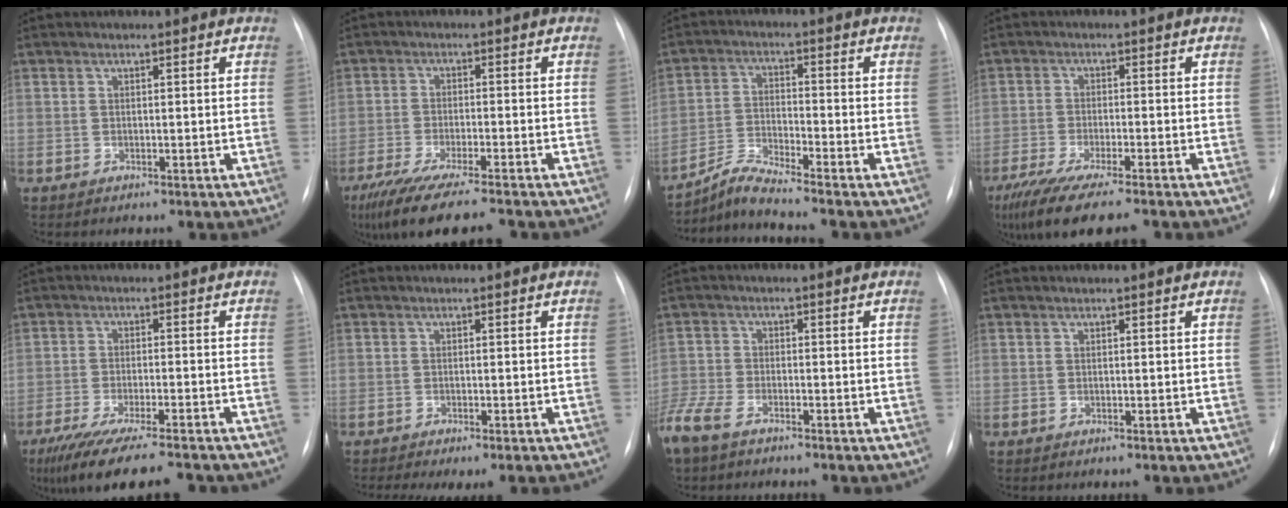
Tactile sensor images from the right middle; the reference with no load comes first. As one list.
[{"total": 12.5, "force": [-10.0, 1.1, 7.3], "torque": [-0.125, -0.035, -0.164]}, {"total": 5.3, "force": [-5.0, -1.6, 0.8], "torque": [-0.033, -0.017, -0.098]}, {"total": 11.6, "force": [-9.1, 1.3, 7.2], "torque": [-0.123, -0.030, -0.150]}, {"total": 15.1, "force": [-12.4, 1.9, 8.4], "torque": [-0.139, -0.035, -0.193]}, {"total": 6.4, "force": [-5.3, 1.2, 3.4], "torque": [-0.039, -0.002, -0.072]}, {"total": 8.0, "force": [-6.0, 3.0, 4.3], "torque": [-0.099, -0.010, -0.117]}, {"total": 0.0}]